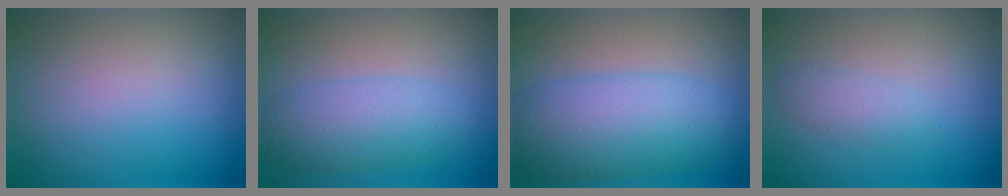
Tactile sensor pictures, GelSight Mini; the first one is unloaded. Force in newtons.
{"total": 4.4, "press": 4.3, "slide": 0.4}
{"total": 7.5, "press": 7.5, "slide": 0.1}
{"total": 1.5, "press": 1.5, "slide": 0.1}